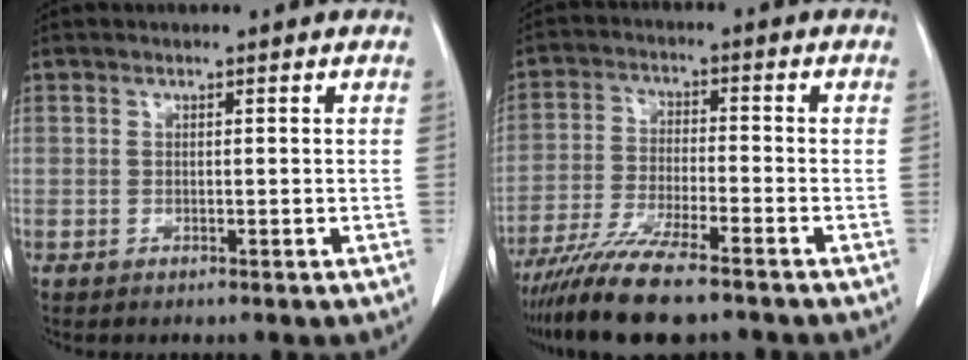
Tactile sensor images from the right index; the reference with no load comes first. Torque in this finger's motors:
{"motor_torque": [0.70, -0.72, 0.42, 0.21]}